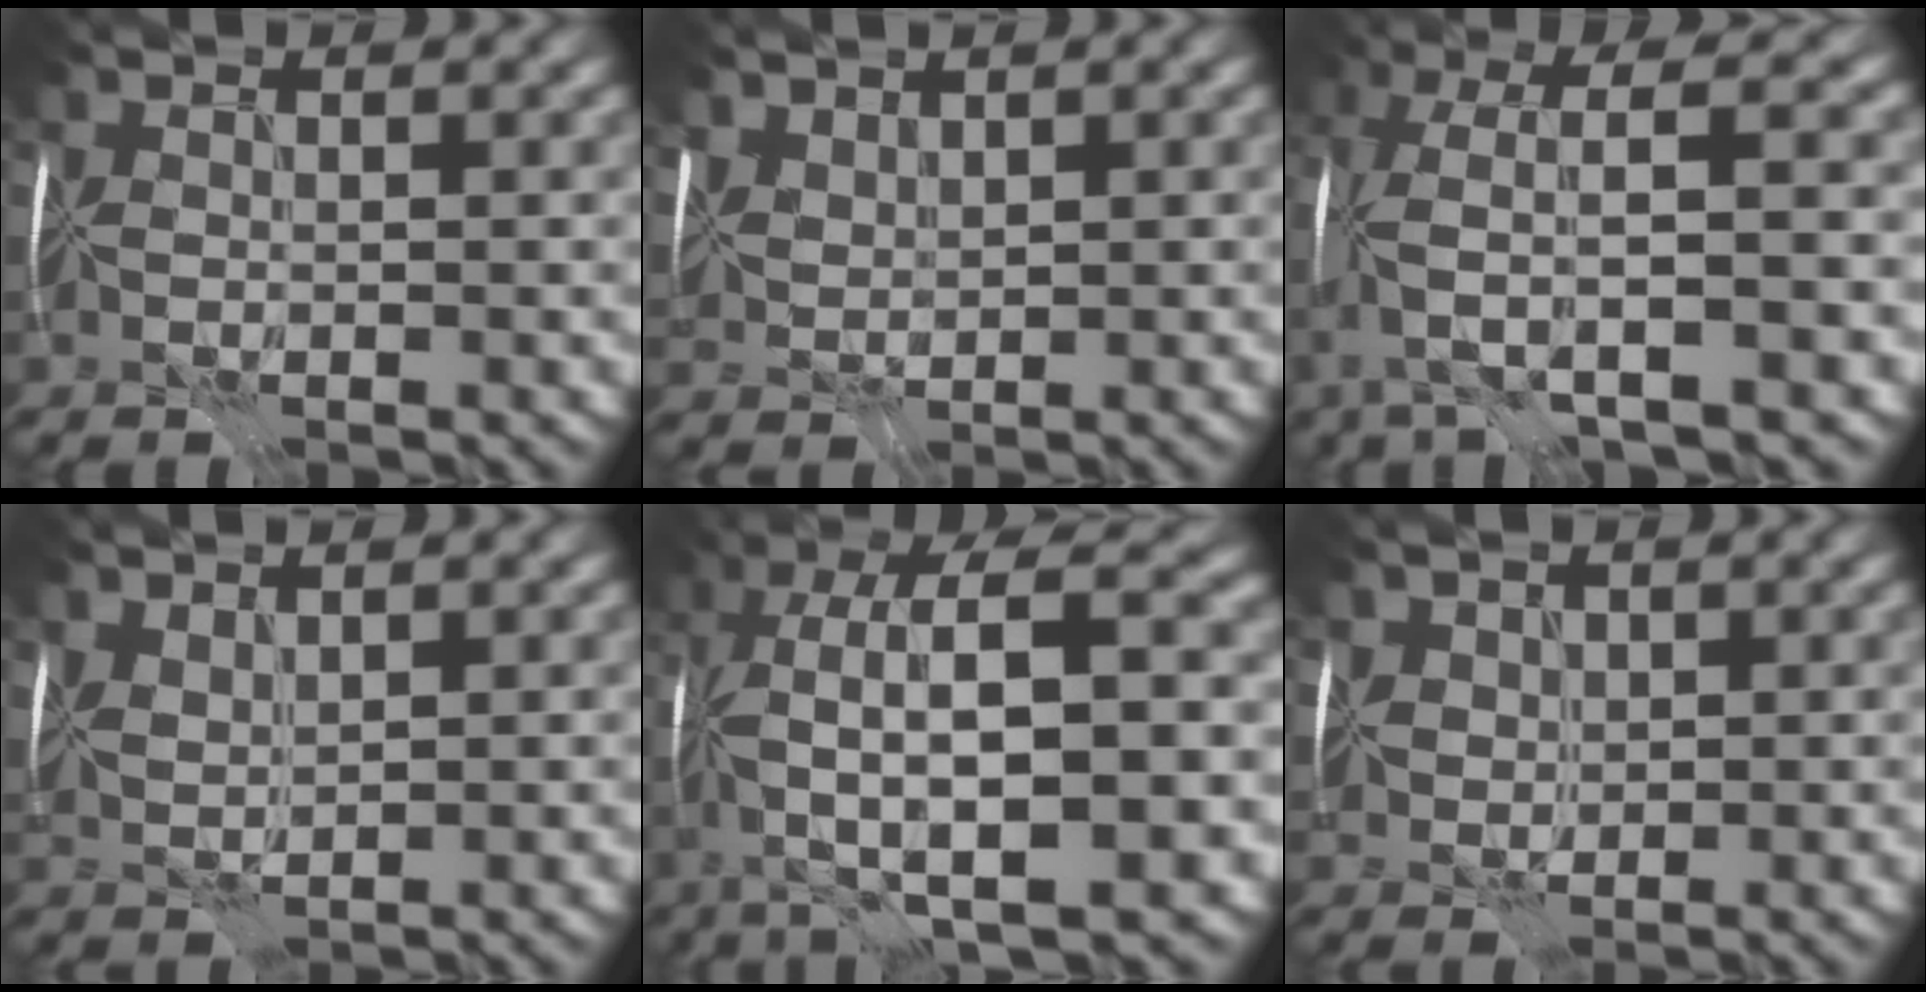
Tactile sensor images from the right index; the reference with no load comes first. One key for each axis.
{"total": 3.6, "fx": 2.9, "fy": 1.6, "fz": 1.4, "tx": -0.043, "ty": 0.012, "tz": 0.059}
{"total": 6.4, "fx": -0.9, "fy": 1.0, "fz": 6.2, "tx": -0.121, "ty": 0.023, "tz": -0.022}
{"total": 1.4, "fx": 1.2, "fy": 0.3, "fz": 0.5, "tx": -0.018, "ty": 0.001, "tz": 0.029}
{"total": 12.6, "fx": -0.7, "fy": 3.4, "fz": 12.1, "tx": -0.227, "ty": 0.031, "tz": -0.010}
{"total": 3.7, "fx": 2.3, "fy": 2.5, "fz": 1.4, "tx": -0.034, "ty": 0.017, "tz": 0.033}